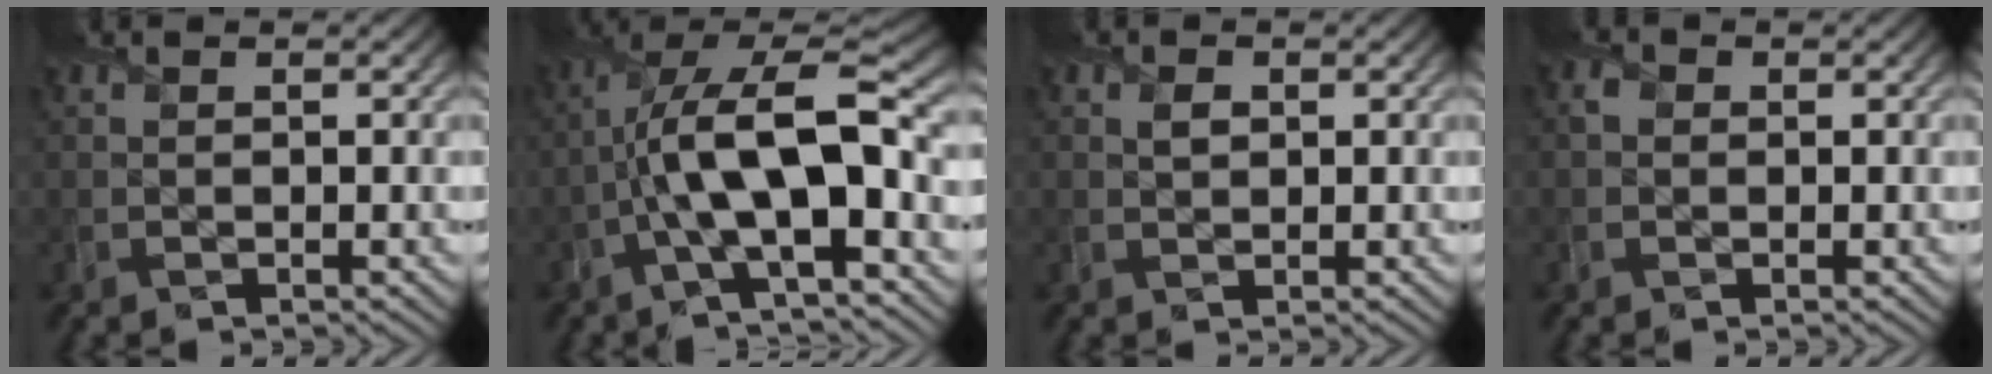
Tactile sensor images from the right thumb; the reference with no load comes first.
{"total": 13.8, "force": [-2.6, 5.1, 12.6], "torque": [-0.240, 0.006, -0.047]}
{"total": 1.3, "force": [0.4, 1.0, 0.7], "torque": [-0.014, -0.001, 0.008]}
{"total": 1.3, "force": [0.0, 1.3, 0.3], "torque": [-0.004, -0.001, -0.003]}